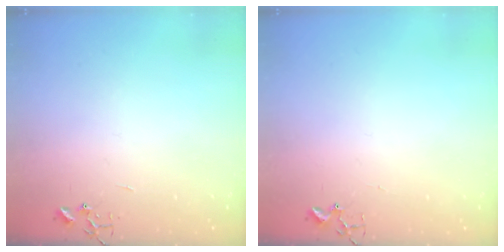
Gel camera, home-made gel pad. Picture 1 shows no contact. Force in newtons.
{"total": 1.7, "press": 1.6, "slide": 0.2}